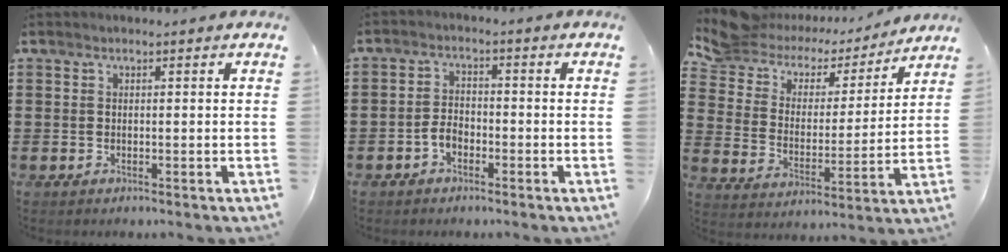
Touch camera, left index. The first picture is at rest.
{"total": 2.8, "force": [-1.5, 1.6, 1.7], "torque": [-0.043, 0.002, -0.032]}
{"total": 7.2, "force": [6.2, 3.3, 1.4], "torque": [-0.068, -0.038, 0.108]}